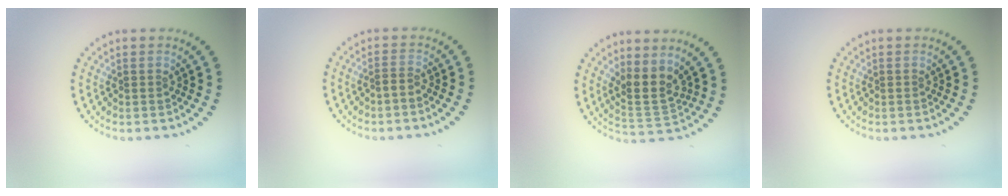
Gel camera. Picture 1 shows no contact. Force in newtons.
{"total": 0.6, "press": 0.3, "slide": 0.5}
{"total": 3.1, "press": 2.5, "slide": 1.9}
{"total": 0.0}